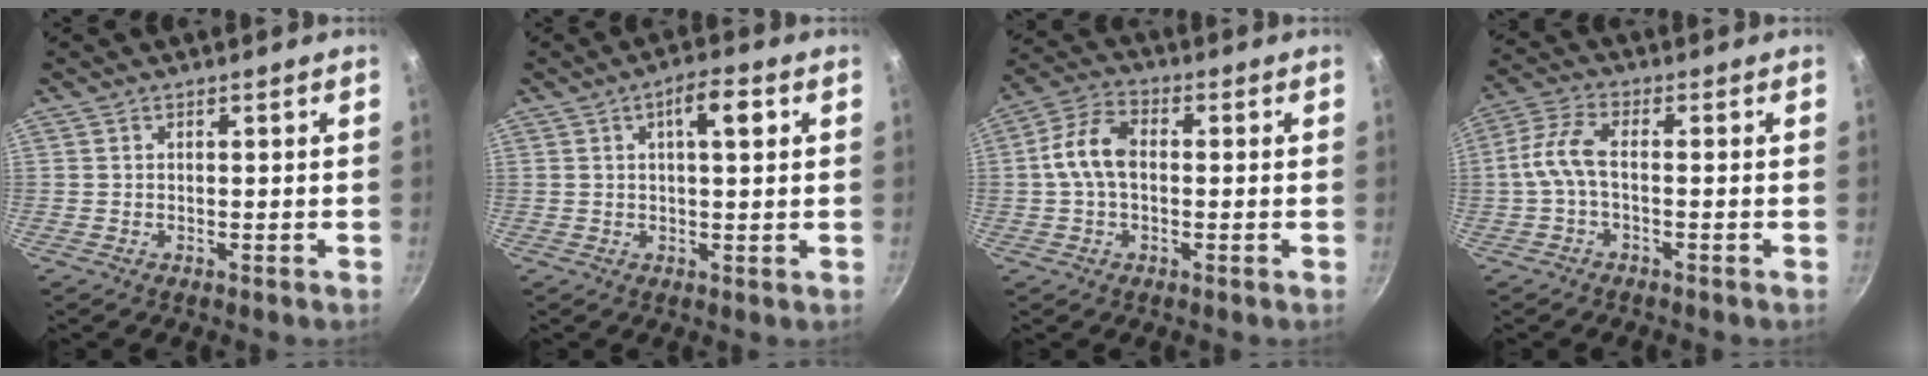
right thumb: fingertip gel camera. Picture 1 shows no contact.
{"total": 6.2, "force": [1.9, 2.1, 5.5], "torque": [-0.075, 0.004, 0.025]}
{"total": 8.8, "force": [0.2, 5.4, 7.0], "torque": [-0.134, 0.029, -0.008]}
{"total": 6.1, "force": [-1.3, 2.6, 5.4], "torque": [-0.131, 0.023, -0.038]}